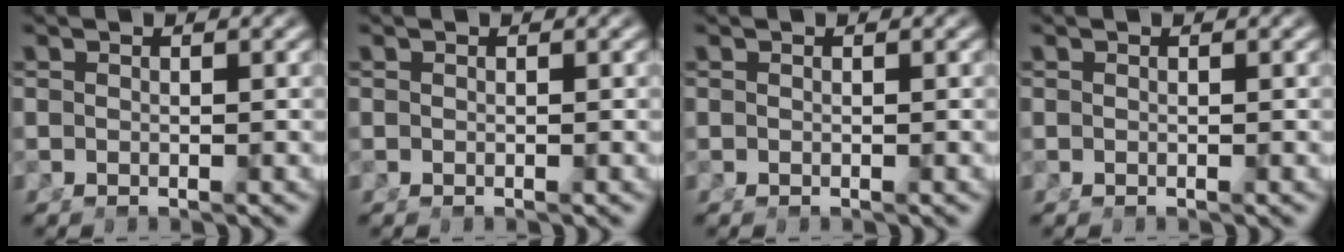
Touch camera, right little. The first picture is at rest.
{"total": 0.0}
{"total": 0.0}
{"total": 0.0}